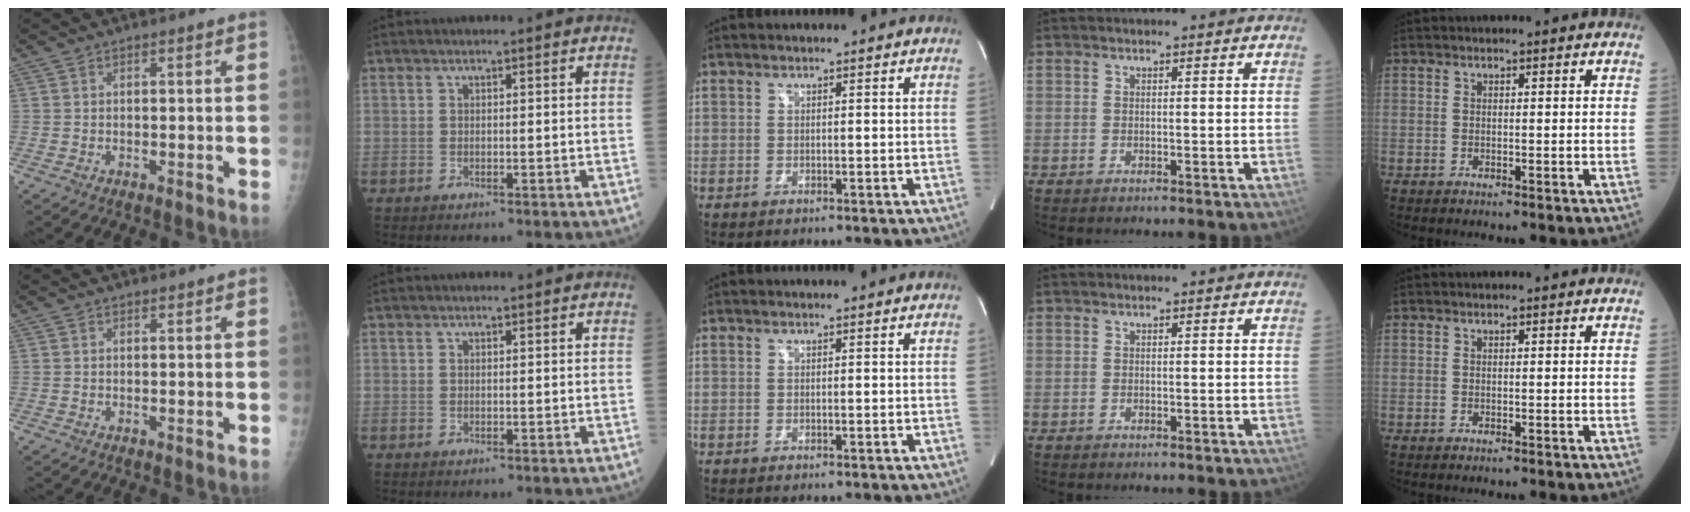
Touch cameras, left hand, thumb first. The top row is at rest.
{"index": {"total": 0.6, "force": [0.5, 0.2, -0.1], "torque": [0.000, 0.003, 0.007]}}